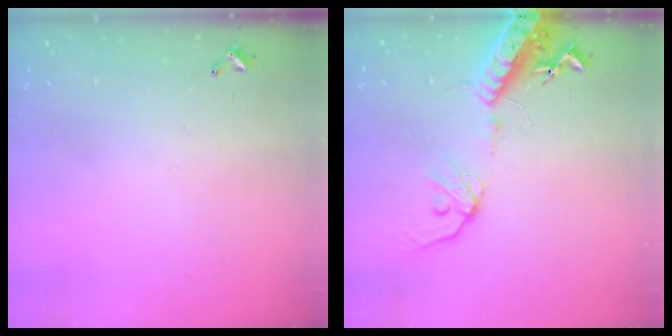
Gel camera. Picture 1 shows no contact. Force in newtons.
{"total": 15.2, "press": 14.8, "slide": 3.4}